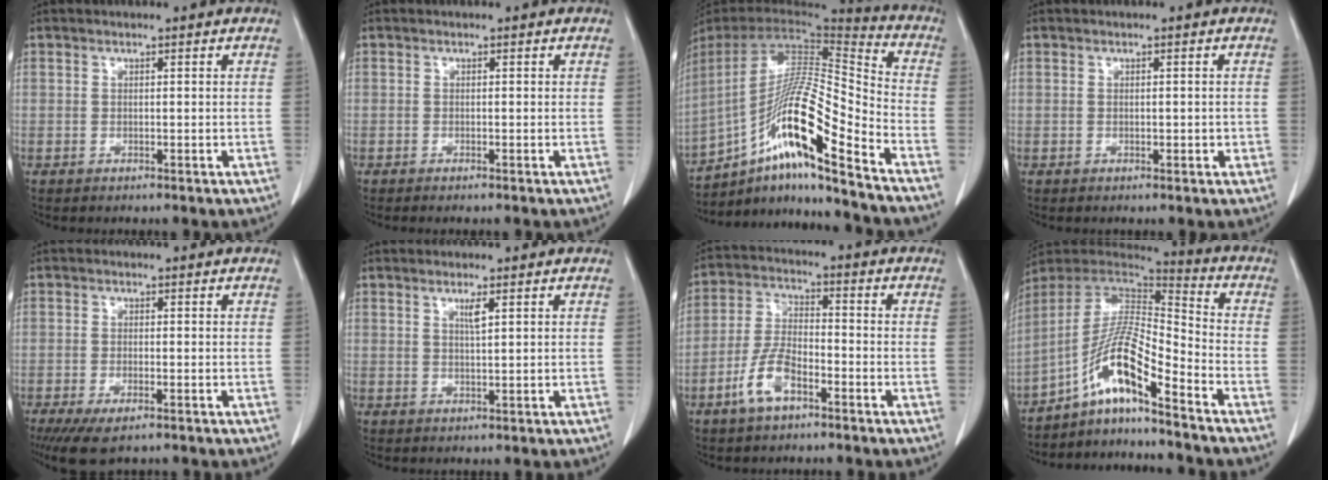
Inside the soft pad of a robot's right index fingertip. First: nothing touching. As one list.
[{"total": 0.6, "force": [-0.5, -0.1, 0.4], "torque": [-0.008, 0.000, -0.009]}, {"total": 19.8, "force": [-11.9, 0.5, 15.8], "torque": [-0.308, -0.005, -0.218]}, {"total": 1.2, "force": [-0.1, 0.8, 0.9], "torque": [-0.013, 0.003, 0.000]}, {"total": 5.3, "force": [-3.5, 1.4, 3.7], "torque": [-0.064, -0.012, -0.051]}, {"total": 1.7, "force": [0.8, -0.1, 1.5], "torque": [-0.029, -0.002, 0.015]}, {"total": 7.5, "force": [-4.0, 3.0, 5.5], "torque": [-0.126, 0.006, -0.079]}, {"total": 11.7, "force": [-7.8, 0.6, 8.7], "torque": [-0.164, 0.017, -0.141]}]